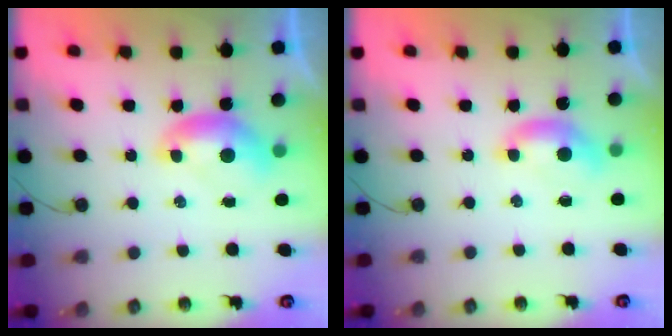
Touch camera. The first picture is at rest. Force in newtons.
{"total": 0.9, "press": 0.7, "slide": 0.6}